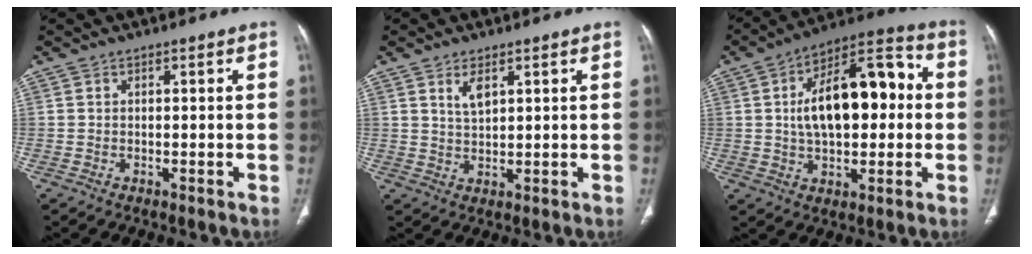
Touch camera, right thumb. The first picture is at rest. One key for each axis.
{"total": 4.9, "fx": 2.4, "fy": 2.7, "fz": 3.3, "tx": -0.050, "ty": -0.016, "tz": 0.050}
{"total": 19.2, "fx": 1.7, "fy": 10.0, "fz": 16.3, "tx": -0.235, "ty": 0.036, "tz": 0.023}